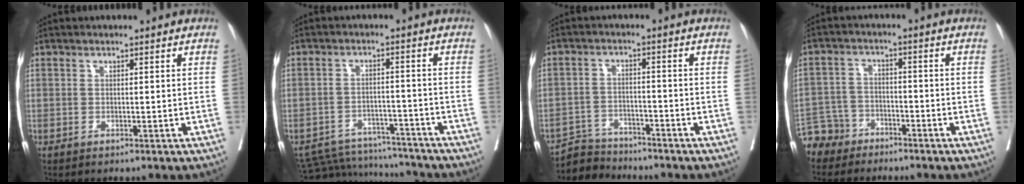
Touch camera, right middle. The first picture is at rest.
{"total": 11.6, "force": [-11.3, 2.3, 1.1], "torque": [-0.021, 0.008, -0.161]}
{"total": 5.0, "force": [-4.8, 0.8, -0.9], "torque": [0.017, 0.000, -0.086]}
{"total": 5.6, "force": [-4.7, 3.0, -0.7], "torque": [0.015, 0.000, -0.096]}